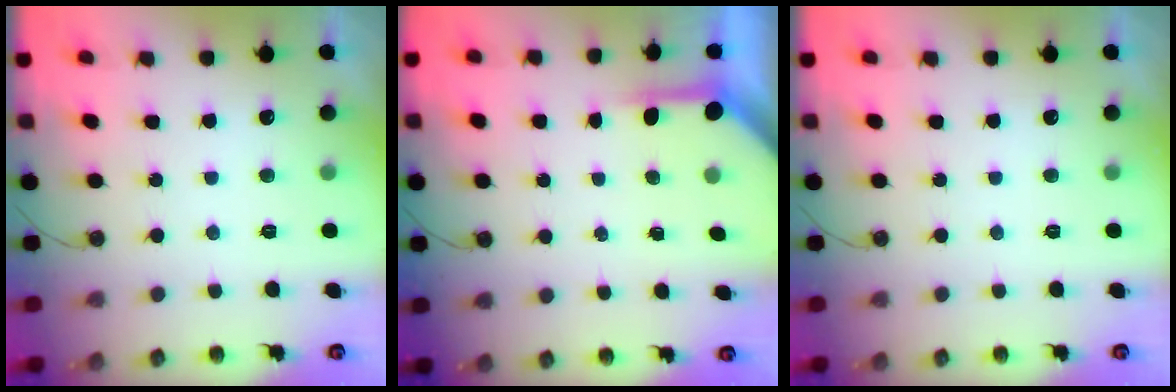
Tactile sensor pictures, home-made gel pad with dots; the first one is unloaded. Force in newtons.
{"total": 4.0, "press": 4.0, "slide": 0.4}
{"total": 0.0}